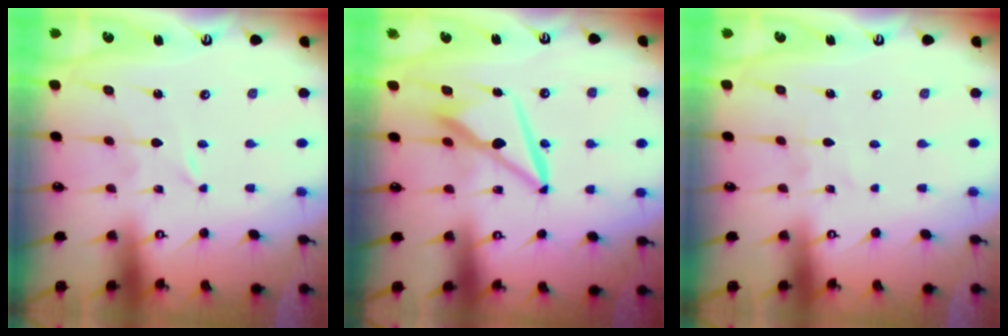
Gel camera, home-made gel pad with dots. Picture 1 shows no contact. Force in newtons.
{"total": 9.9, "press": 9.8, "slide": 1.6}
{"total": 1.5, "press": 1.5, "slide": 0.1}